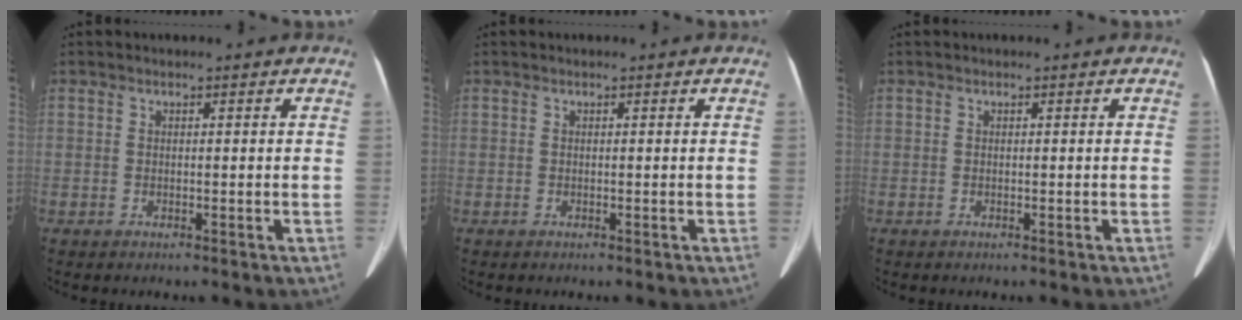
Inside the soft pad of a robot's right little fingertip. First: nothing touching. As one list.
[{"total": 0.0}, {"total": 0.0}]